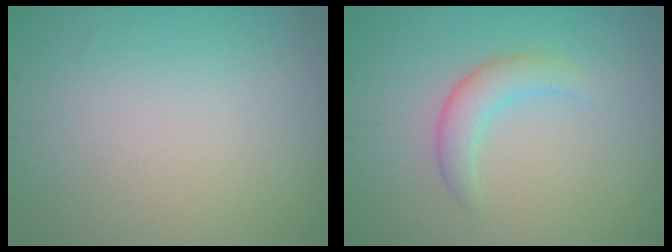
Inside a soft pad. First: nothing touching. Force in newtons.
{"total": 2.4, "press": 2.4, "slide": 0.1}